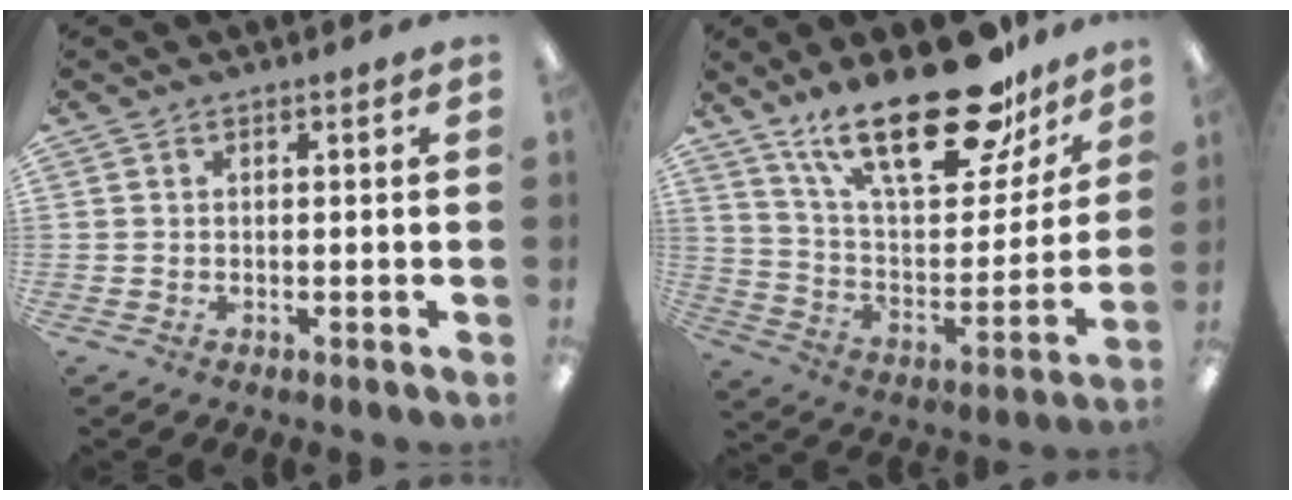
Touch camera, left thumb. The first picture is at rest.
{"total": 27.8, "force": [19.4, 10.4, 16.9], "torque": [-0.271, -0.120, 0.331]}